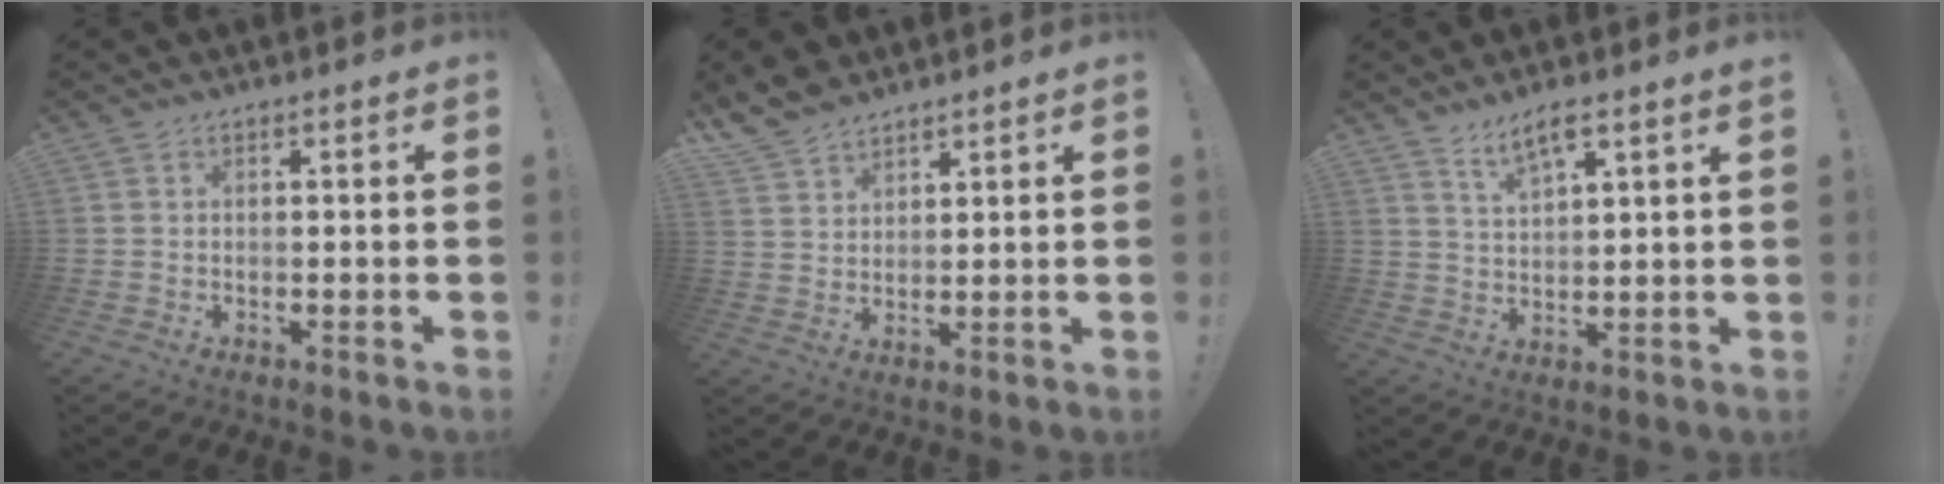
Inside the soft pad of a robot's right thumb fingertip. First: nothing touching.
{"total": 7.4, "force": [6.3, 3.3, 2.0], "torque": [-0.046, -0.038, 0.125]}
{"total": 6.0, "force": [4.7, 0.7, 3.6], "torque": [-0.070, -0.021, 0.082]}